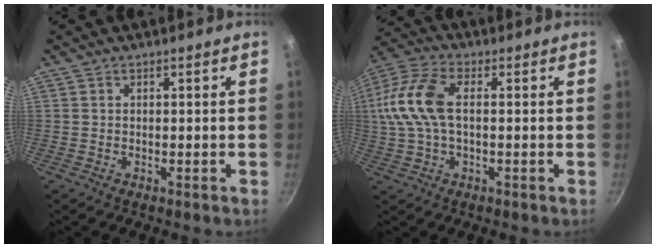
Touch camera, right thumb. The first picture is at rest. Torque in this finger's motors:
{"motor_torque": [-0.31, 1.05, 1.06, -0.48, 0.29]}